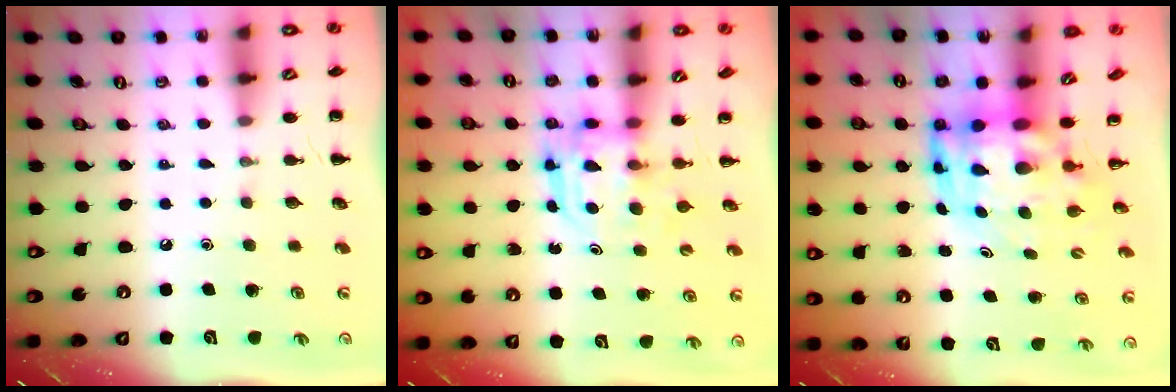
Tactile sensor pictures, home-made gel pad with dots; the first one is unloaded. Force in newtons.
{"total": 3.0, "press": 3.0, "slide": 0.2}
{"total": 6.4, "press": 6.2, "slide": 1.6}